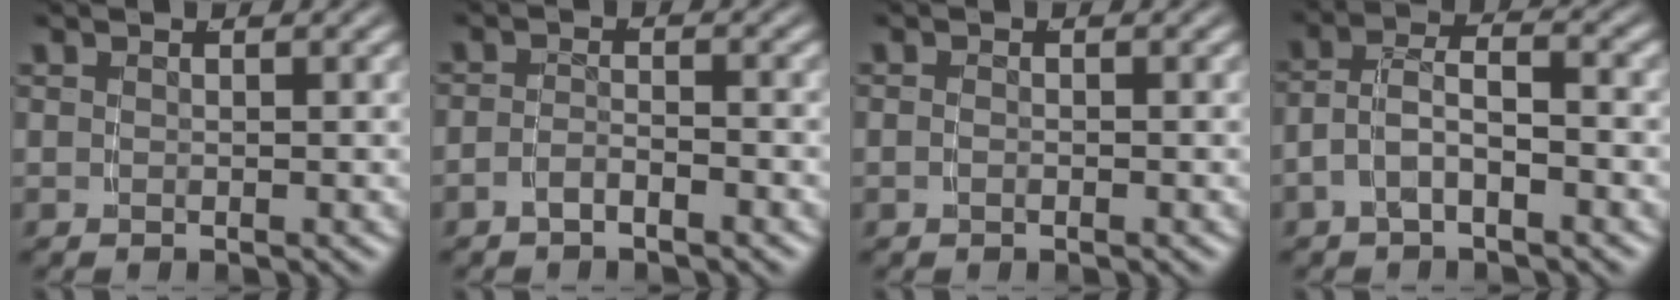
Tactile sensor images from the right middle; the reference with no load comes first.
{"total": 2.0, "force": [-1.8, 0.3, 0.7], "torque": [-0.012, -0.002, -0.035]}
{"total": 0.7, "force": [-0.6, 0.1, 0.4], "torque": [-0.013, -0.005, -0.008]}
{"total": 4.3, "force": [-1.3, 2.8, 3.0], "torque": [-0.065, -0.012, -0.024]}